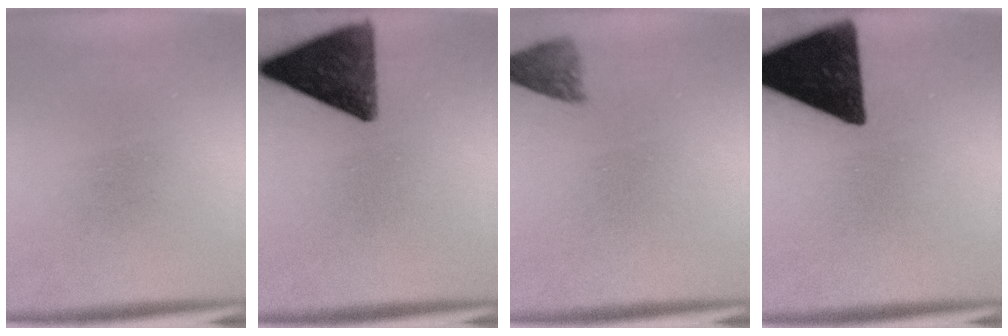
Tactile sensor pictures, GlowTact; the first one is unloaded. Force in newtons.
{"total": 12.2}
{"total": 2.8}
{"total": 16.6}